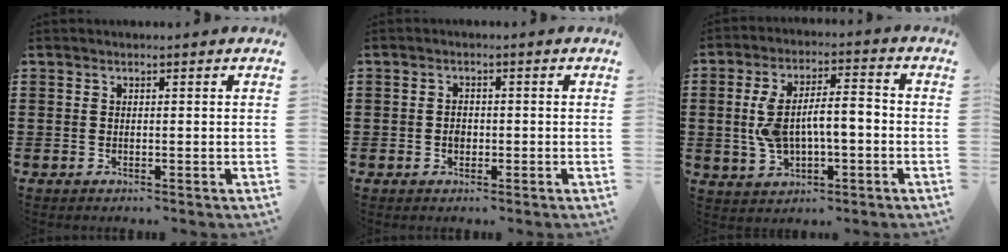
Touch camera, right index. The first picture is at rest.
{"total": 1.6, "force": [-0.3, 1.1, 1.1], "torque": [-0.022, 0.004, -0.006]}
{"total": 8.7, "force": [-0.7, 4.0, 7.7], "torque": [-0.168, 0.004, -0.020]}